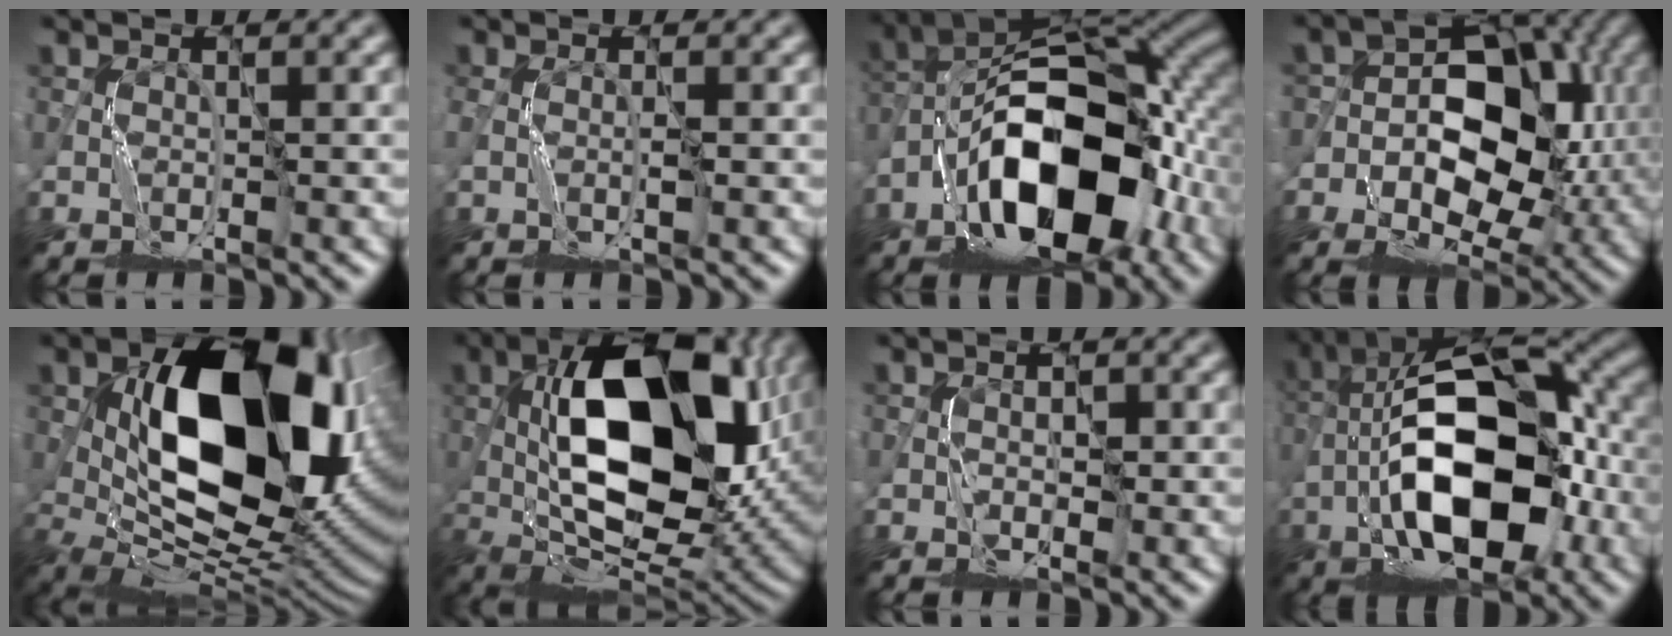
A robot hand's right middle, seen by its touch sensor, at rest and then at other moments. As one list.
[{"total": 1.1, "force": [0.1, 0.2, 1.1], "torque": [-0.031, 0.001, 0.002]}, {"total": 13.7, "force": [-5.5, 7.0, 10.4], "torque": [-0.165, 0.002, -0.104]}, {"total": 11.5, "force": [-1.3, 7.8, 8.4], "torque": [-0.105, 0.011, -0.026]}, {"total": 17.2, "force": [3.6, 10.1, 13.4], "torque": [-0.197, -0.012, 0.068]}, {"total": 16.3, "force": [2.3, 8.4, 13.8], "torque": [-0.230, 0.012, 0.033]}, {"total": 0.9, "force": [-0.1, 0.5, 0.7], "torque": [-0.009, 0.001, -0.002]}, {"total": 13.5, "force": [-2.7, 6.7, 11.4], "torque": [-0.194, 0.016, -0.059]}]